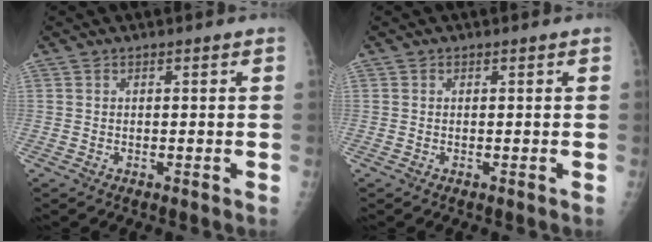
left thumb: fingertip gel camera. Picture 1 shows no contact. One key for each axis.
{"total": 0.0}